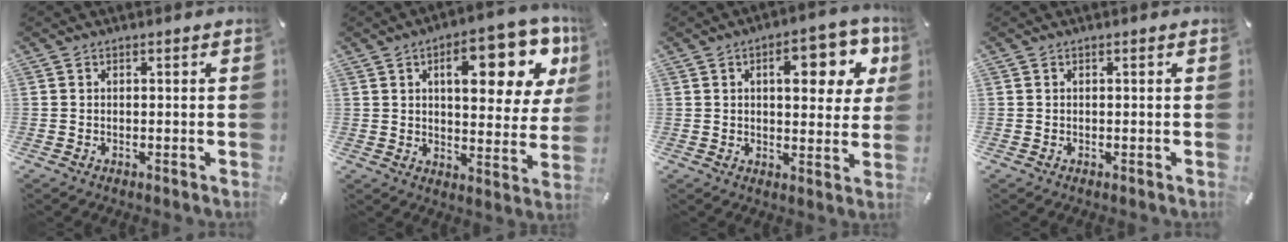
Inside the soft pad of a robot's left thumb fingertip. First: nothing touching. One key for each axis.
{"total": 18.8, "fx": 7.8, "fy": 8.0, "fz": 15.1, "tx": -0.201, "ty": -0.030, "tz": 0.118}
{"total": 13.5, "fx": 5.0, "fy": 6.2, "fz": 10.9, "tx": -0.132, "ty": -0.014, "tz": 0.075}
{"total": 0.0}